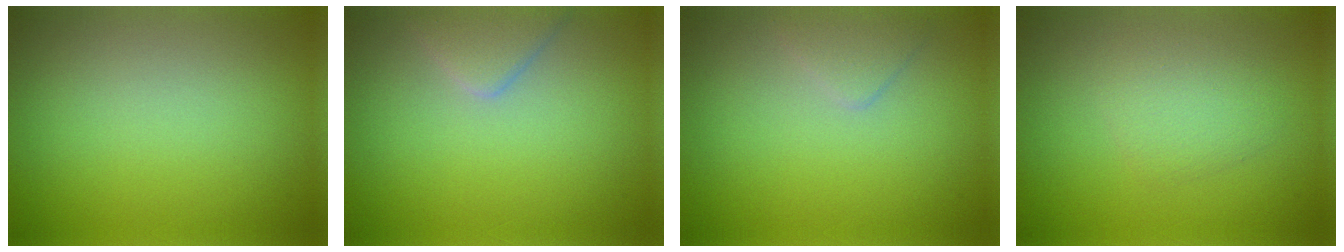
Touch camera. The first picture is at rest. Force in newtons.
{"total": 2.3, "press": 2.3, "slide": 0.2}
{"total": 1.4, "press": 1.4, "slide": 0.1}
{"total": 2.3, "press": 2.3, "slide": 0.1}